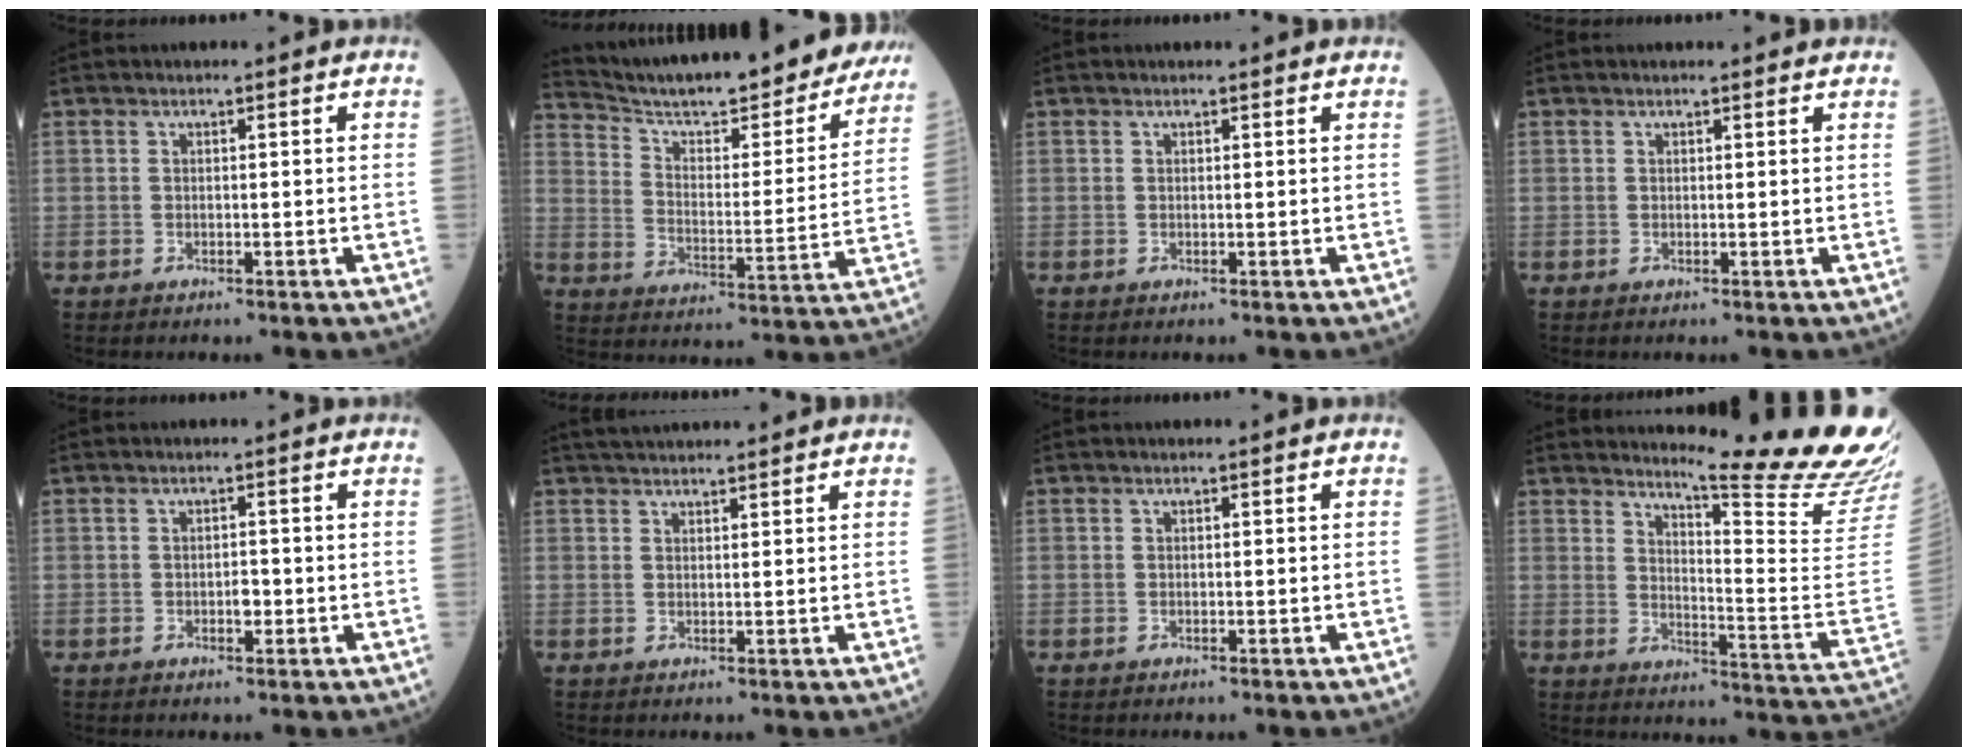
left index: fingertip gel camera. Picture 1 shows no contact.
{"total": 25.0, "force": [22.8, 3.8, 9.6], "torque": [-0.148, -0.045, 0.308]}
{"total": 0.9, "force": [0.8, 0.1, 0.2], "torque": [-0.009, 0.001, 0.007]}
{"total": 2.0, "force": [1.9, 0.4, 0.5], "torque": [-0.012, 0.005, 0.014]}
{"total": 1.5, "force": [-0.7, 0.8, 1.1], "torque": [-0.016, -0.001, -0.011]}
{"total": 6.9, "force": [6.3, 1.1, 2.6], "torque": [-0.039, 0.035, 0.094]}
{"total": 0.0}
{"total": 19.3, "force": [17.4, -1.8, 8.2], "torque": [-0.128, -0.142, 0.209]}